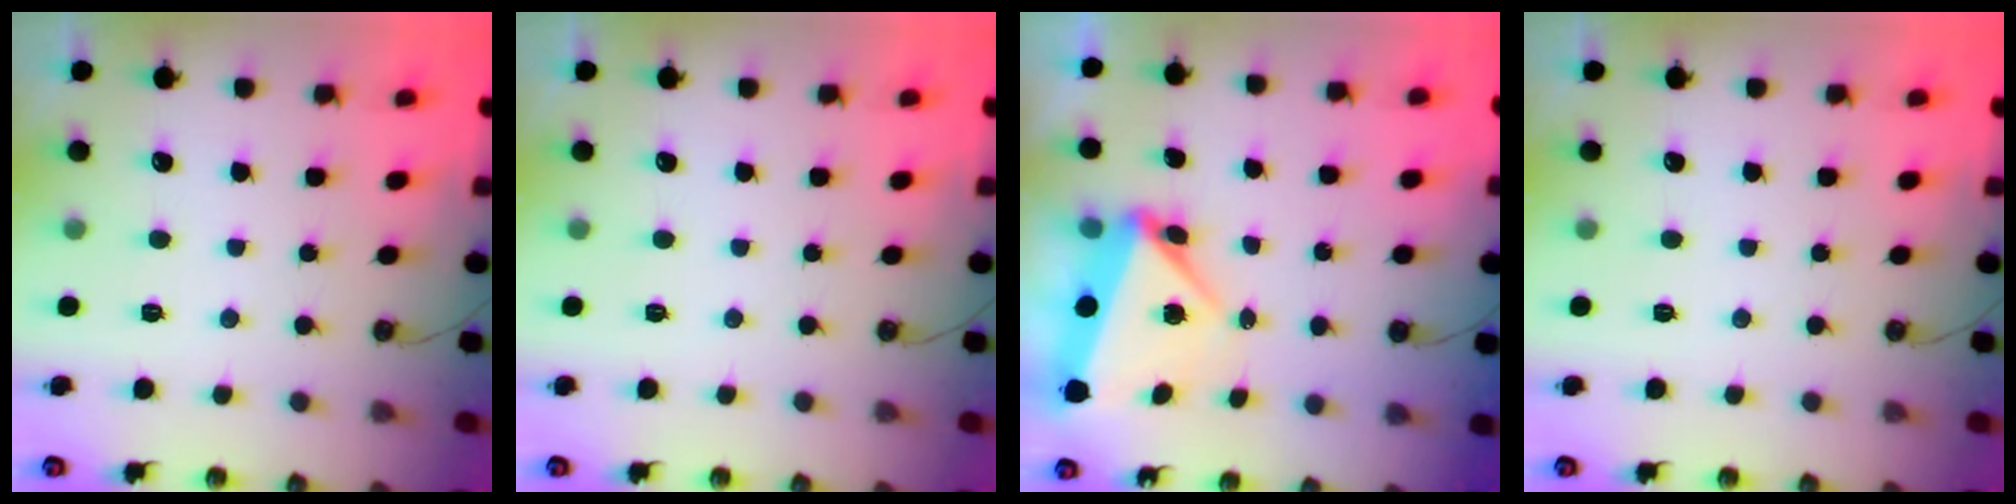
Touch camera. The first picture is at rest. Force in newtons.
{"total": 0.0}
{"total": 5.4, "press": 5.3, "slide": 1.4}
{"total": 0.0}